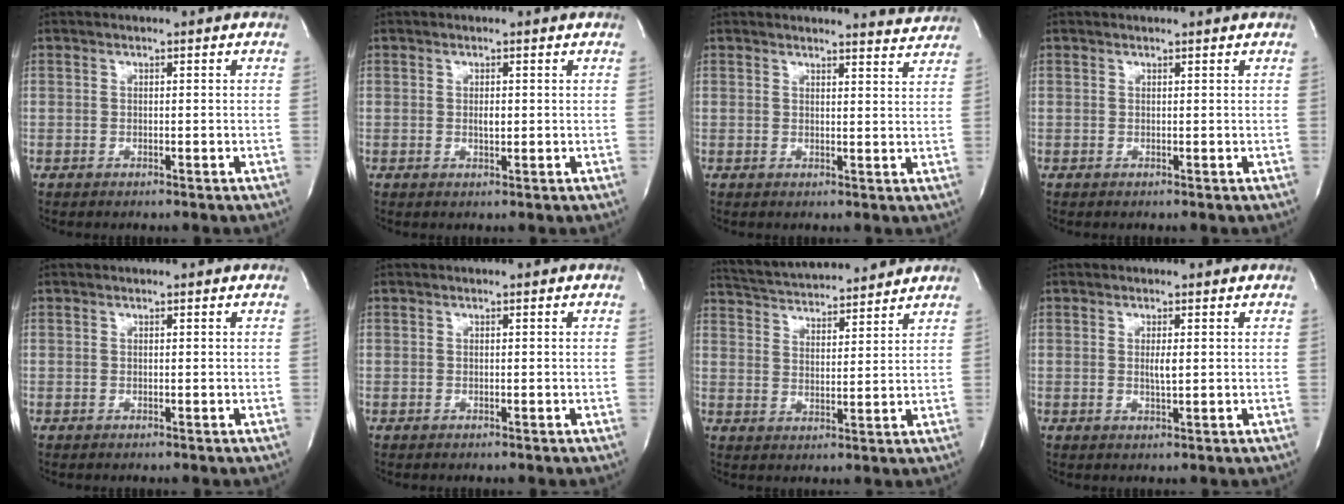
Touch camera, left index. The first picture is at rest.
{"total": 1.1, "force": [0.1, 0.4, 1.0], "torque": [-0.017, -0.003, 0.002]}
{"total": 4.3, "force": [4.3, 0.0, -0.4], "torque": [-0.001, -0.026, 0.035]}
{"total": 1.5, "force": [1.5, 0.0, 0.2], "torque": [-0.010, 0.004, 0.015]}
{"total": 0.0}
{"total": 0.0}
{"total": 14.4, "force": [13.5, 1.7, 4.6], "torque": [-0.086, 0.024, 0.211]}
{"total": 1.6, "force": [0.2, 0.2, 1.6], "torque": [-0.033, -0.004, 0.004]}